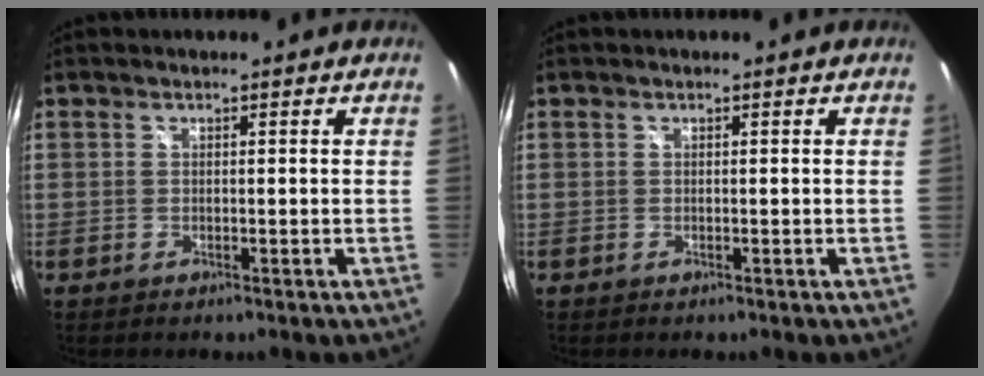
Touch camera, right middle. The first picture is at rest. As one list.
[{"total": 0.0}]